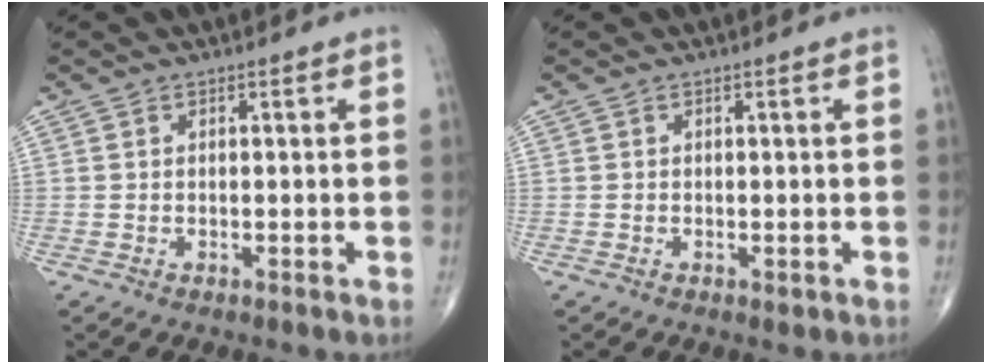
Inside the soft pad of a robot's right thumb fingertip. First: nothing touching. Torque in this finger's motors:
{"motor_torque": [-0.16, 0.00, -0.11, -0.05, -0.01]}